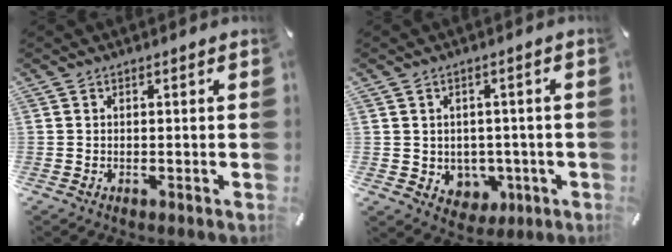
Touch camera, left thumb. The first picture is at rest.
{"total": 5.3, "force": [1.3, 5.1, 0.6], "torque": [-0.003, -0.014, 0.026]}